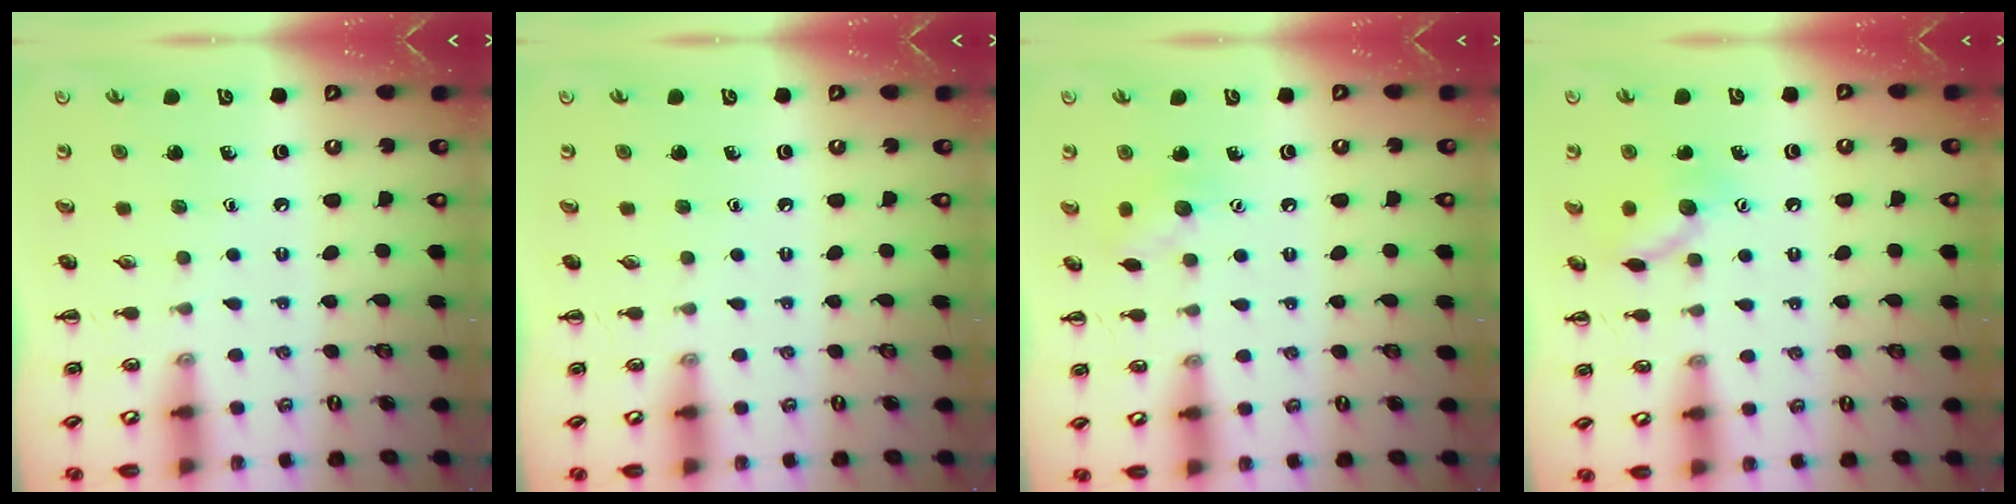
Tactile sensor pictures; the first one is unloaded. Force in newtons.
{"total": 0.0}
{"total": 7.2, "press": 7.2, "slide": 0.4}
{"total": 10.0, "press": 10.0, "slide": 0.5}